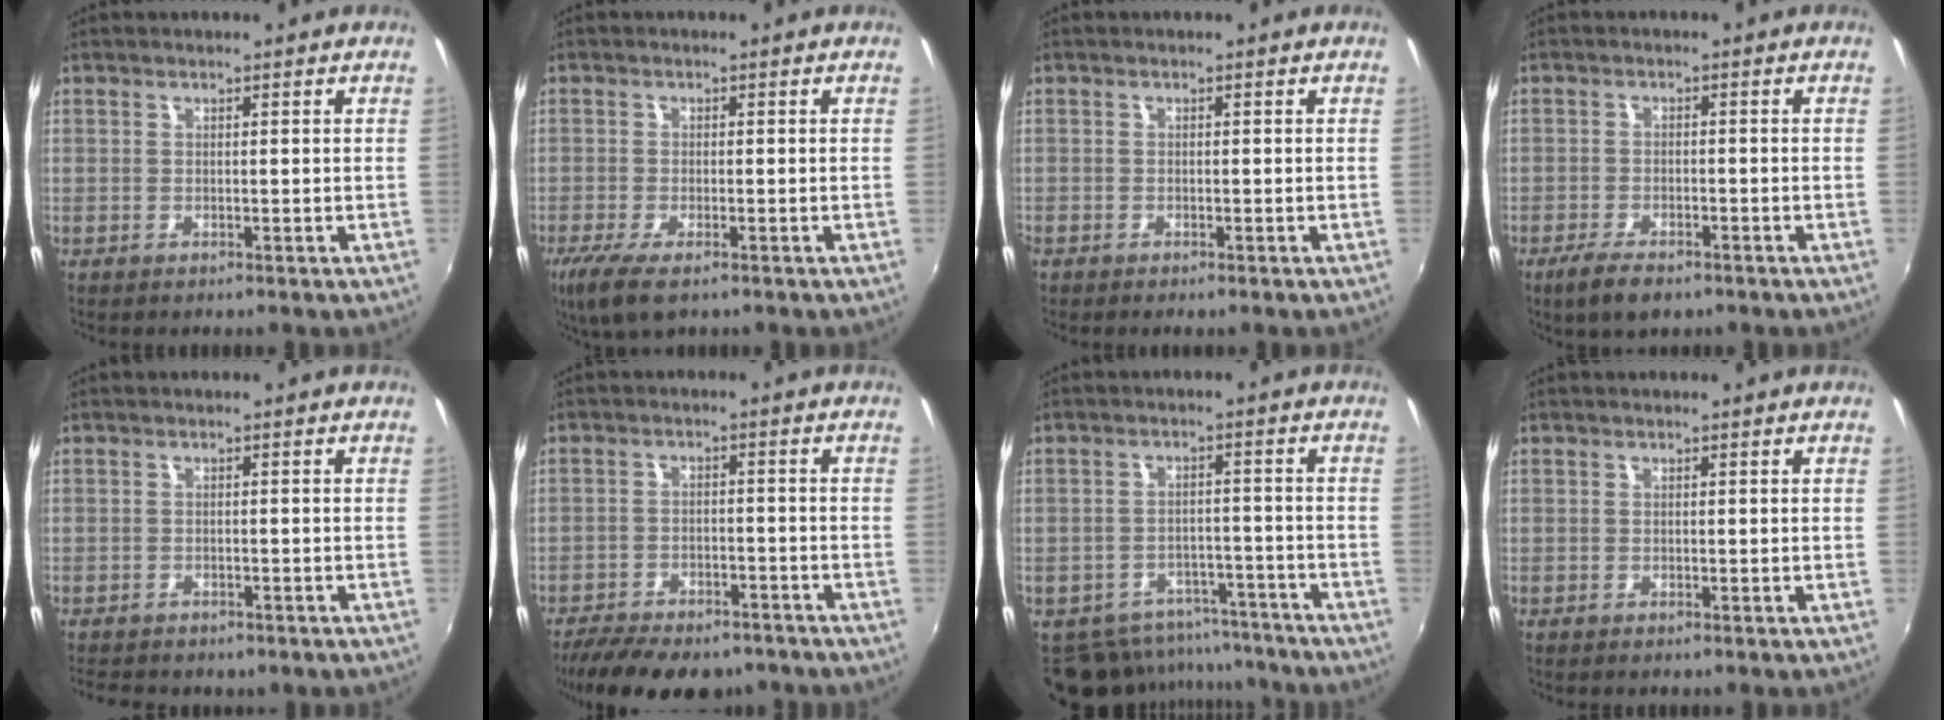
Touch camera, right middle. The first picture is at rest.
{"total": 6.9, "force": [-4.2, 2.1, 5.0], "torque": [-0.114, -0.031, -0.074]}
{"total": 0.8, "force": [-0.7, 0.2, 0.2], "torque": [-0.006, -0.004, -0.017]}
{"total": 6.0, "force": [-4.2, 2.1, 3.7], "torque": [-0.090, -0.017, -0.075]}
{"total": 5.7, "force": [-4.4, 2.7, 2.3], "torque": [-0.056, -0.018, -0.061]}
{"total": 17.2, "force": [-13.4, 6.9, 8.2], "torque": [-0.175, -0.027, -0.193]}
{"total": 13.9, "force": [-11.9, 6.4, 3.2], "torque": [-0.078, 0.019, -0.153]}
{"total": 0.0}